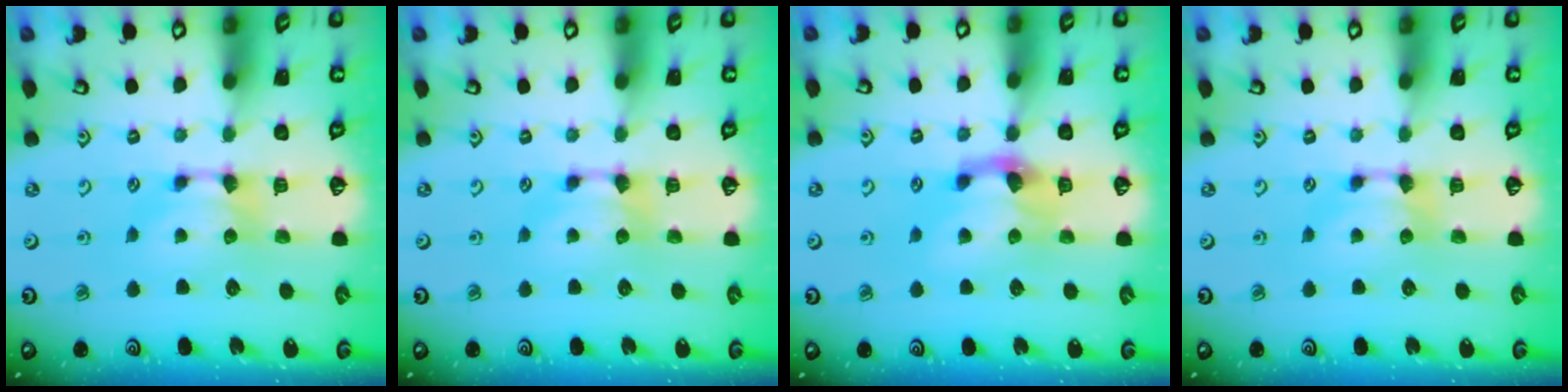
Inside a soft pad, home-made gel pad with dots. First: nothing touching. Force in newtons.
{"total": 0.0}
{"total": 2.6, "press": 1.9, "slide": 1.7}
{"total": 0.0}